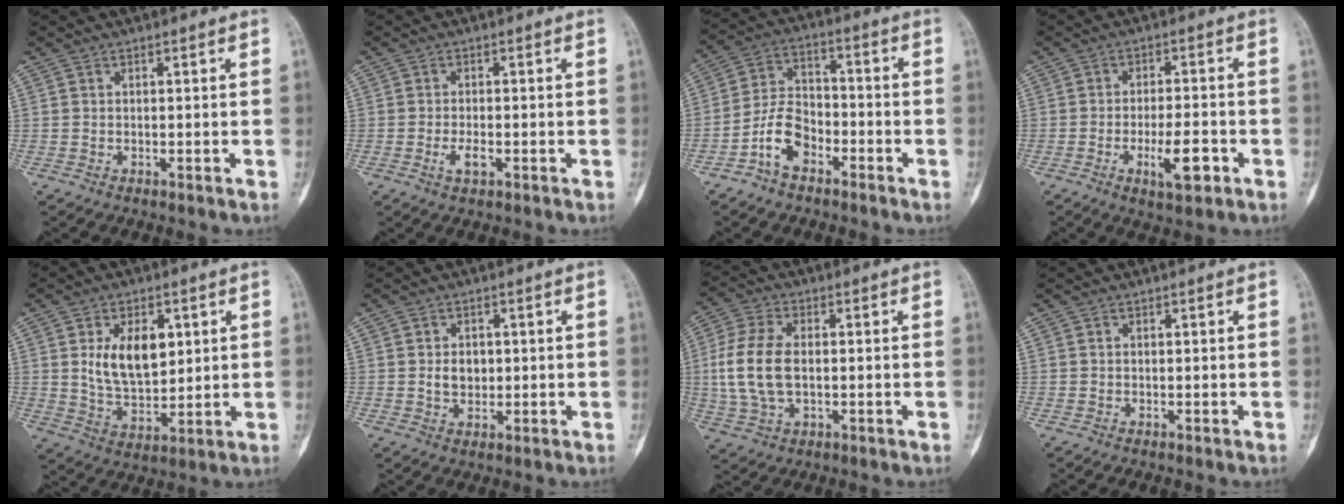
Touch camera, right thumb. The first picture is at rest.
{"total": 2.7, "force": [-0.9, 1.2, 2.3], "torque": [-0.044, -0.001, -0.016]}
{"total": 8.7, "force": [-4.6, 5.3, 5.0], "torque": [-0.088, 0.040, -0.094]}
{"total": 7.4, "force": [-2.8, 2.6, 6.4], "torque": [-0.101, 0.011, -0.042]}
{"total": 11.3, "force": [3.0, 6.6, 8.6], "torque": [-0.121, -0.021, 0.064]}
{"total": 3.6, "force": [0.3, 2.8, 2.3], "torque": [-0.024, -0.001, 0.008]}
{"total": 11.3, "force": [0.0, 6.7, 9.1], "torque": [-0.200, 0.008, 0.001]}
{"total": 0.0}